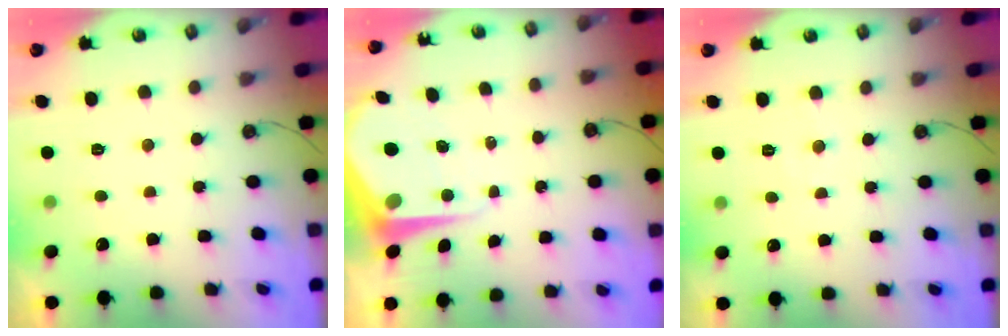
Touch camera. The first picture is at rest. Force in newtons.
{"total": 9.2, "press": 9.2, "slide": 1.0}
{"total": 3.8, "press": 3.7, "slide": 0.5}